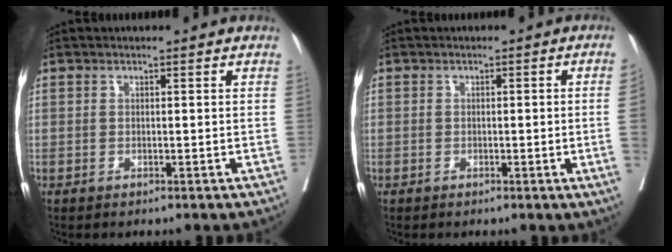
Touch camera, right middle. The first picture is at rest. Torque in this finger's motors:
{"motor_torque": [1.28, -0.86, 0.08, -0.21]}